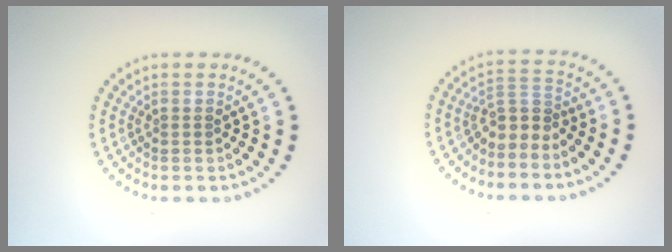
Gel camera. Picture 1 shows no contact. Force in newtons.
{"total": 2.4, "press": 1.7, "slide": 1.7}